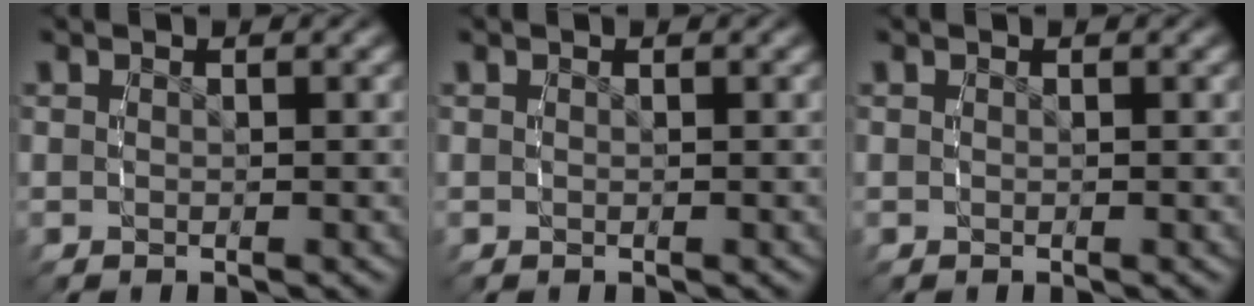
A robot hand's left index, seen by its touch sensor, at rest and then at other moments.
{"total": 0.0}
{"total": 0.0}